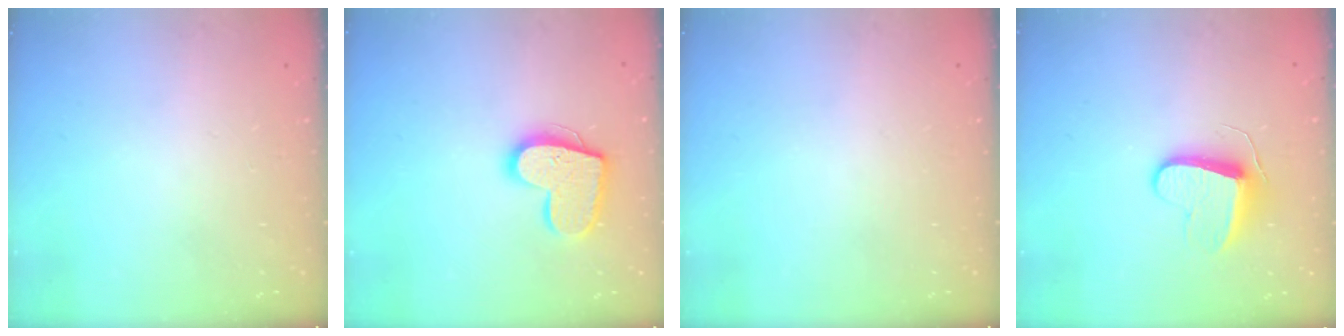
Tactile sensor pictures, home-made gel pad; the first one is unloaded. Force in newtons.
{"total": 14.8, "press": 14.8, "slide": 1.0}
{"total": 0.0}
{"total": 9.3, "press": 9.3, "slide": 0.5}